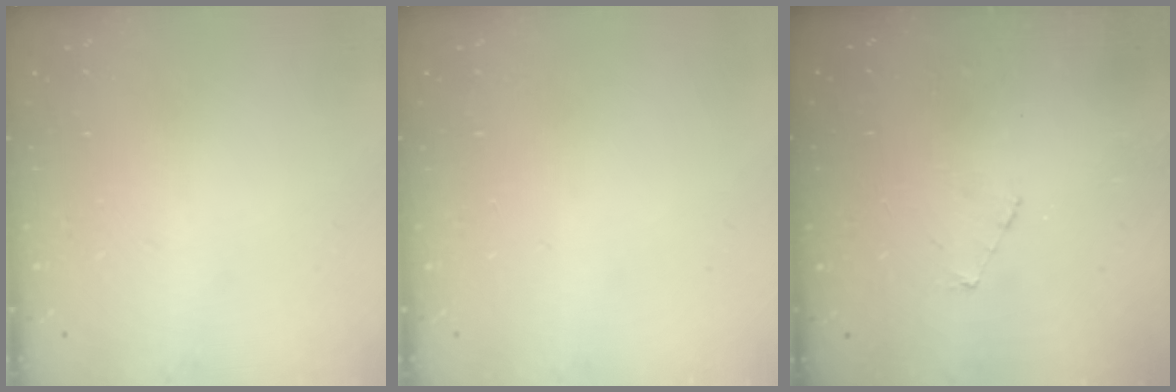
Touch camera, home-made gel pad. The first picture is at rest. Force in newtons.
{"total": 0.0}
{"total": 3.0, "press": 3.0, "slide": 0.3}